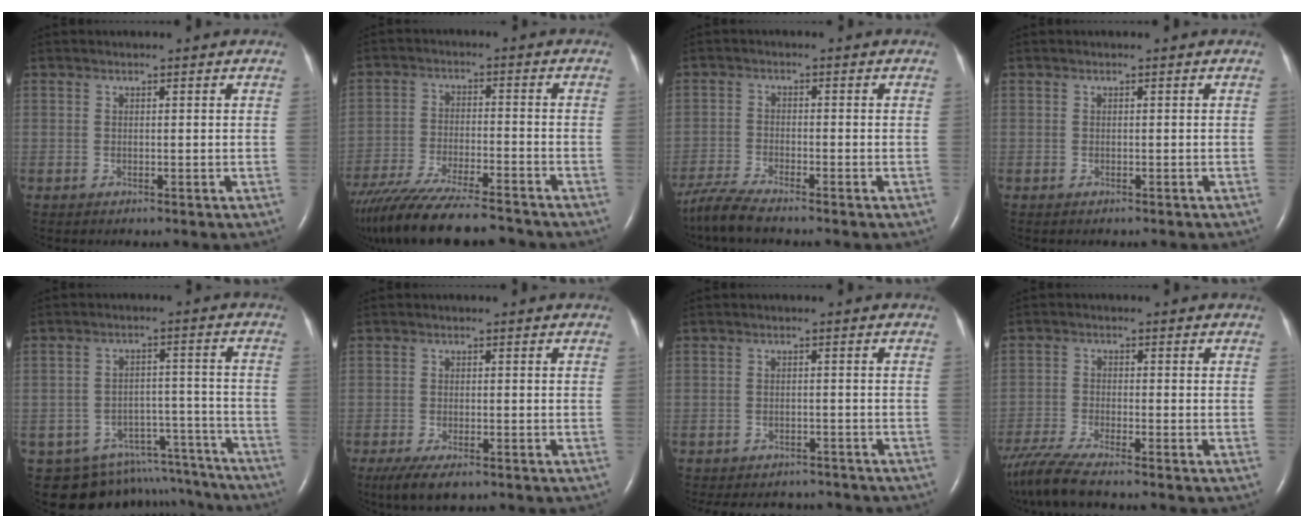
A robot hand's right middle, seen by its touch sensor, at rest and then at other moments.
{"total": 19.2, "force": [-16.6, 2.7, 9.4], "torque": [-0.183, -0.042, -0.265]}
{"total": 5.3, "force": [-4.6, -0.1, 2.6], "torque": [-0.056, -0.021, -0.090]}
{"total": 0.7, "force": [-0.7, 0.2, 0.3], "torque": [-0.007, -0.002, -0.009]}
{"total": 14.5, "force": [-13.0, 6.1, 2.0], "torque": [-0.023, 0.054, -0.160]}
{"total": 5.5, "force": [-3.7, 1.7, 3.7], "torque": [-0.068, -0.014, -0.059]}
{"total": 9.3, "force": [-8.5, 3.3, 1.9], "torque": [-0.036, 0.006, -0.101]}
{"total": 7.5, "force": [-6.4, -0.3, 3.9], "torque": [-0.079, -0.026, -0.119]}